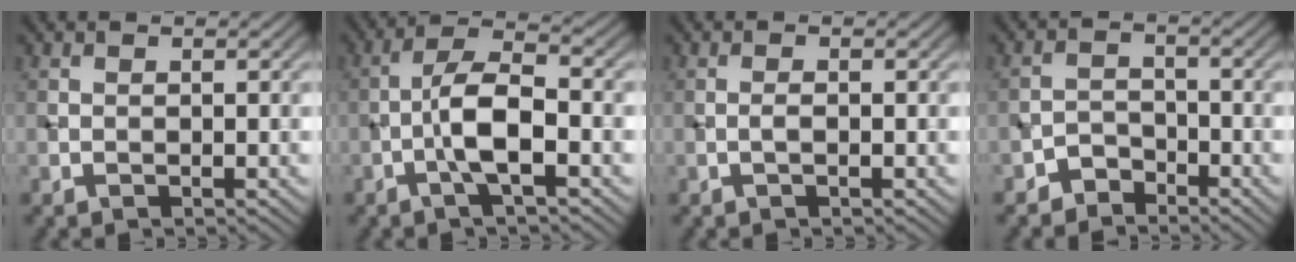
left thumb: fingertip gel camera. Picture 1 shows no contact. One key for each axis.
{"total": 5.9, "fx": -1.8, "fy": 1.6, "fz": 5.3, "tx": -0.105, "ty": 0.015, "tz": -0.043}
{"total": 0.8, "fx": -0.2, "fy": 0.2, "fz": 0.8, "tx": -0.013, "ty": 0.002, "tz": -0.004}
{"total": 2.8, "fx": -2.3, "fy": 1.5, "fz": 0.4, "tx": -0.002, "ty": 0.009, "tz": -0.050}